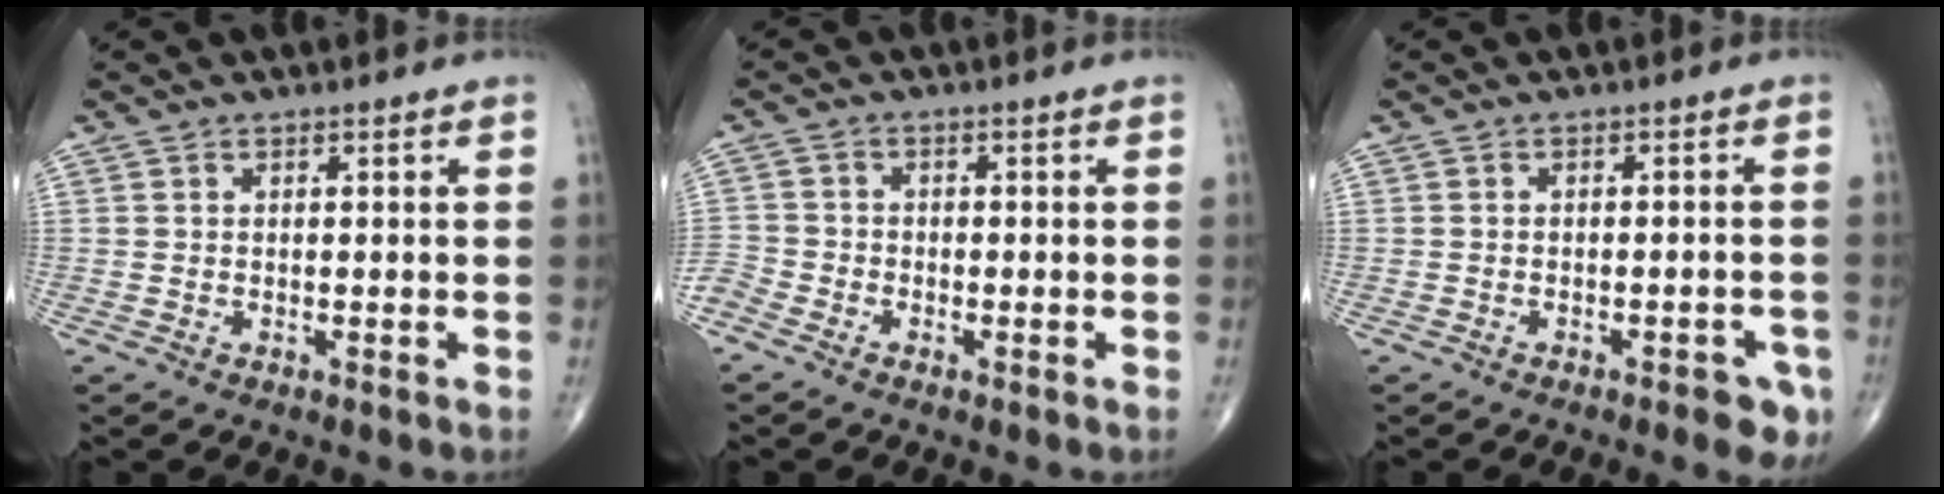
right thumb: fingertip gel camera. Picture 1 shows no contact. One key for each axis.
{"total": 3.3, "fx": -2.6, "fy": 1.9, "fz": 0.8, "tx": -0.018, "ty": 0.005, "tz": -0.060}
{"total": 5.3, "fx": -3.0, "fy": 2.0, "fz": 3.9, "tx": -0.035, "ty": 0.012, "tz": -0.035}